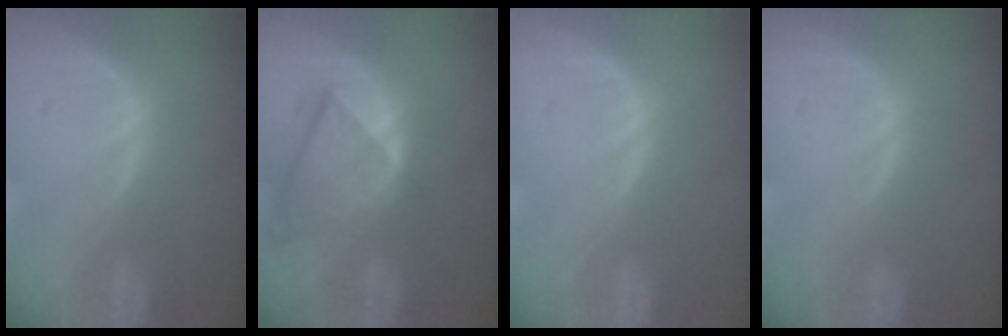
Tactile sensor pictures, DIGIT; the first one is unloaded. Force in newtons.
{"total": 8.3, "press": 7.3, "slide": 3.9}
{"total": 0.0}
{"total": 0.0}